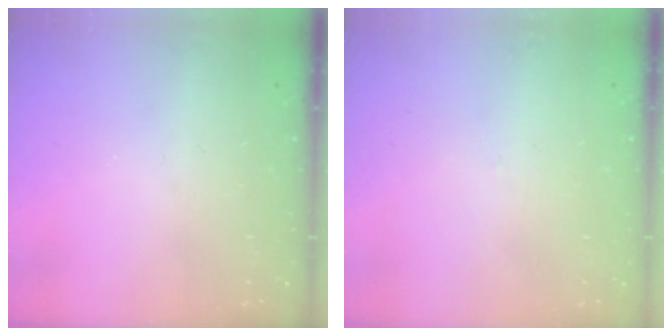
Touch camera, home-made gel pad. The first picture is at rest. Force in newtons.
{"total": 2.7, "press": 2.7, "slide": 0.3}